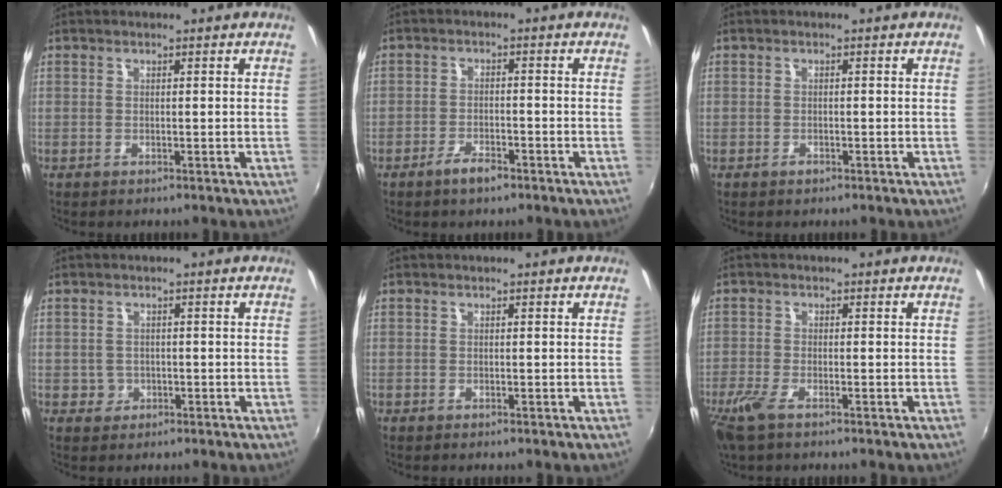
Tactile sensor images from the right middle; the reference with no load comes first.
{"total": 3.5, "force": [-2.7, 1.1, 2.1], "torque": [-0.051, -0.003, -0.049]}
{"total": 0.6, "force": [-0.5, 0.2, 0.1], "torque": [-0.001, -0.001, -0.010]}
{"total": 1.9, "force": [-0.5, 1.8, 0.2], "torque": [-0.003, 0.000, -0.005]}
{"total": 0.0}
{"total": 4.8, "force": [-3.2, 1.4, 3.2], "torque": [-0.083, -0.015, -0.064]}